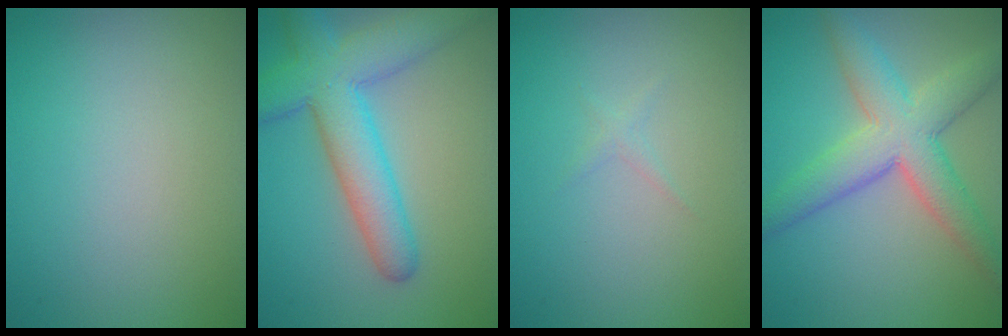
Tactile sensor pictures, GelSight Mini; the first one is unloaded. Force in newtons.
{"total": 7.7, "press": 7.7, "slide": 0.5}
{"total": 0.6, "press": 0.6, "slide": 0.1}
{"total": 6.9, "press": 6.9, "slide": 0.1}